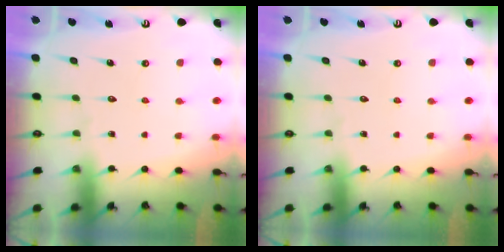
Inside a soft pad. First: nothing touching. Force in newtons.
{"total": 0.0}